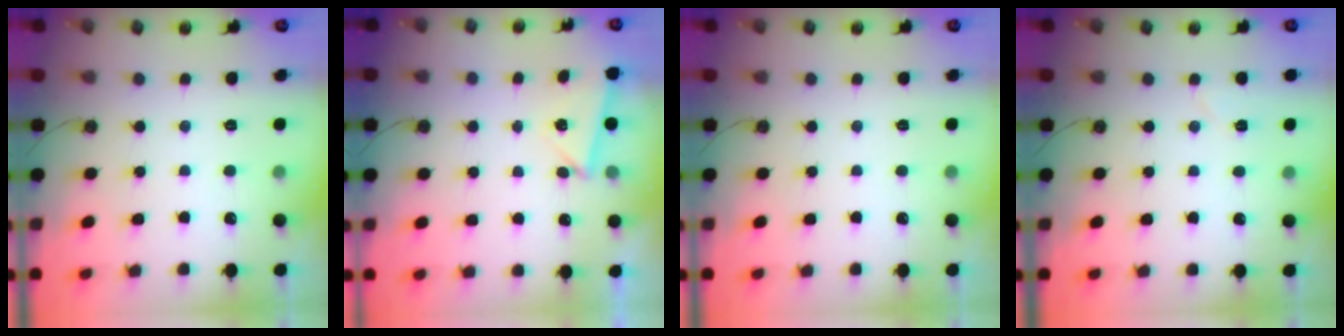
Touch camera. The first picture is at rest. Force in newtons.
{"total": 2.9, "press": 2.8, "slide": 0.7}
{"total": 0.0}
{"total": 5.3, "press": 4.4, "slide": 2.8}